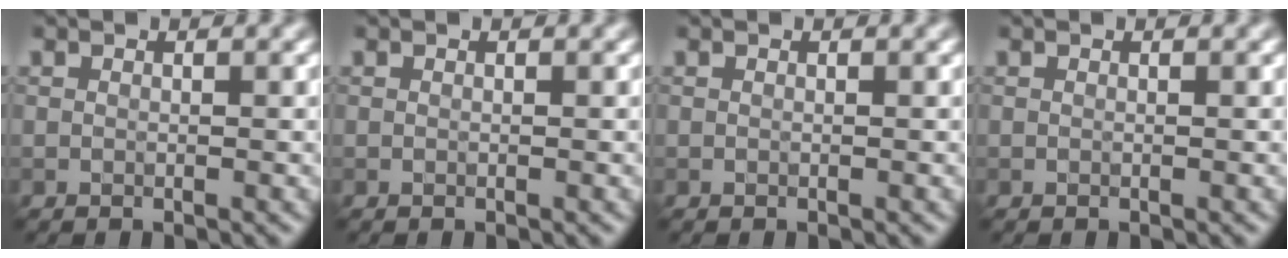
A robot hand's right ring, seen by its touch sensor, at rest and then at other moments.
{"total": 0.0}
{"total": 0.0}
{"total": 0.0}